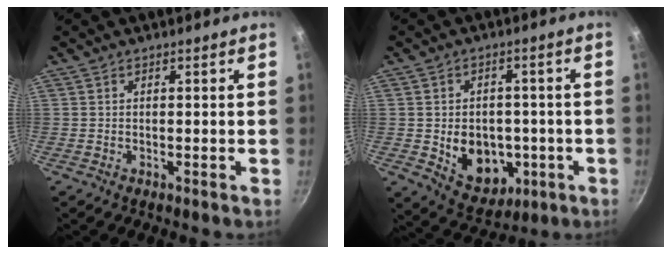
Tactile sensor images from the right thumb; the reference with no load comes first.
{"total": 12.0, "force": [-2.2, 9.3, 7.3], "torque": [-0.068, 0.000, -0.013]}